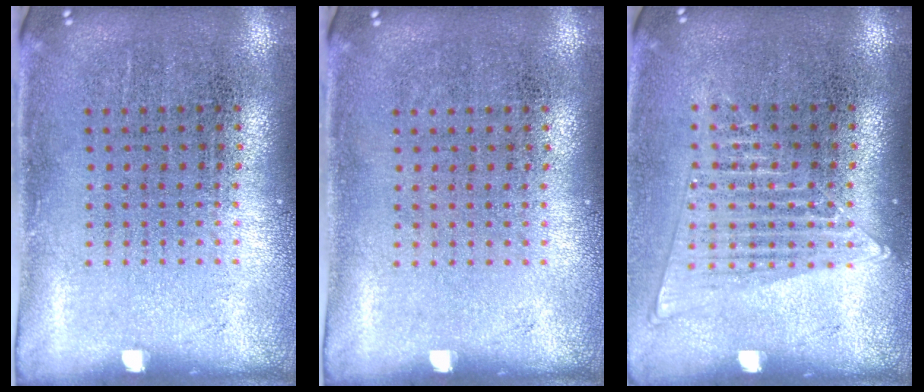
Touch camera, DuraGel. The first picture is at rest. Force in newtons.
{"total": 0.0}
{"total": 1.5, "press": 1.3, "slide": 0.6}